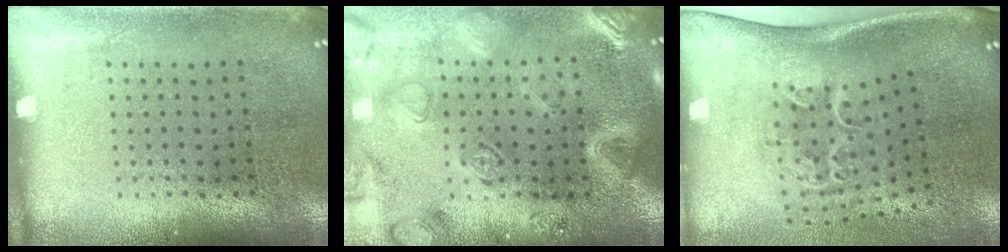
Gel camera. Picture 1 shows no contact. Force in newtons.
{"total": 3.0, "press": 2.9, "slide": 0.8}
{"total": 2.3, "press": 1.4, "slide": 1.9}